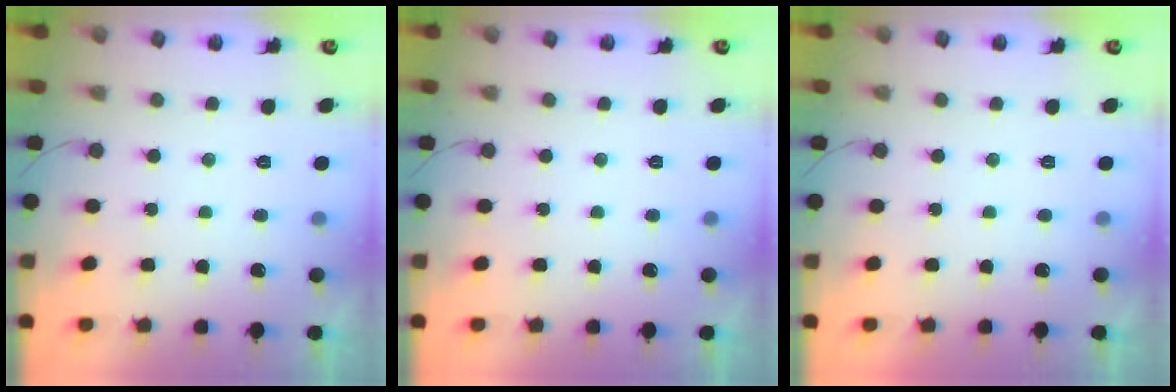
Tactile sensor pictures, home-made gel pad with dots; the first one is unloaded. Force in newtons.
{"total": 0.0}
{"total": 1.8, "press": 1.8, "slide": 0.0}